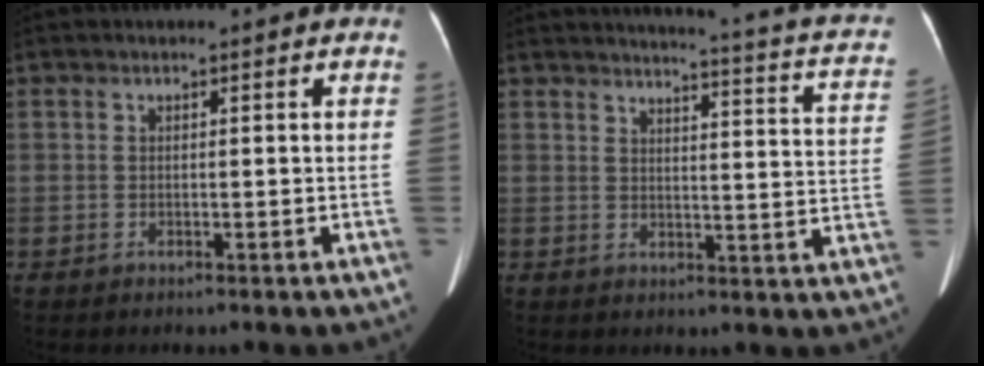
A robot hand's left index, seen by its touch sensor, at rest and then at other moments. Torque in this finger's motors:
{"motor_torque": [-0.57, -1.03, -0.03, 0.03]}